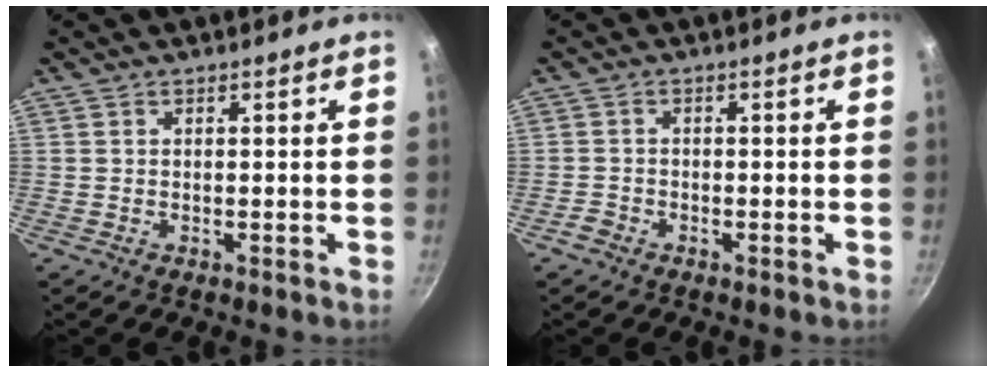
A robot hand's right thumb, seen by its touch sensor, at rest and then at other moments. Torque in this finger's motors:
{"motor_torque": [0.86, -0.05, 0.01, -0.59, -0.02]}